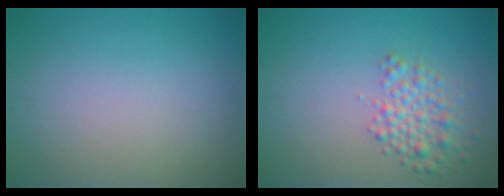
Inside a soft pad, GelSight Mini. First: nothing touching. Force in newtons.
{"total": 2.9, "press": 2.9, "slide": 0.1}